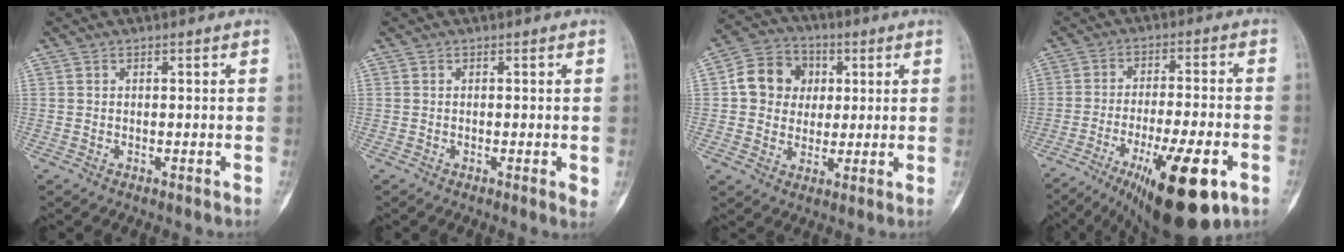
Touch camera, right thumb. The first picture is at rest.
{"total": 1.4, "force": [-0.2, 0.3, 1.4], "torque": [-0.022, -0.005, -0.003]}
{"total": 10.6, "force": [1.7, 9.4, 4.6], "torque": [-0.042, 0.006, 0.020]}
{"total": 18.3, "force": [-8.7, 5.0, 15.3], "torque": [-0.225, 0.018, -0.126]}